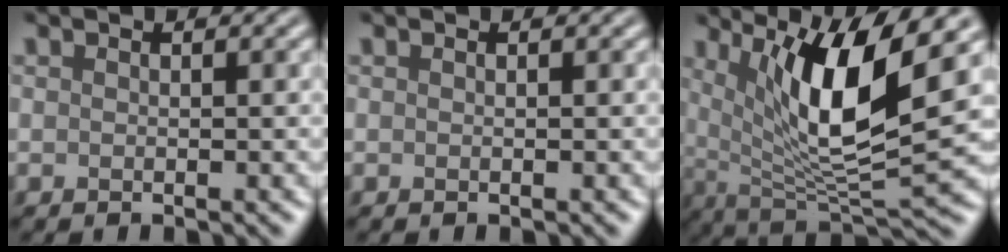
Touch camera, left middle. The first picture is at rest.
{"total": 0.0}
{"total": 9.8, "force": [3.3, 2.5, 8.9], "torque": [-0.145, -0.017, 0.062]}